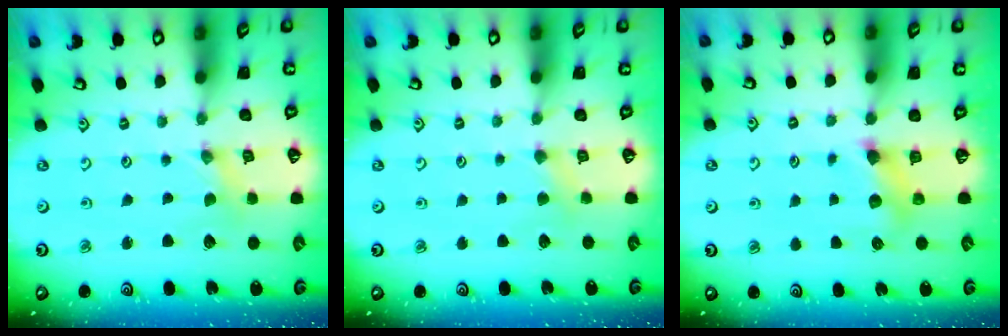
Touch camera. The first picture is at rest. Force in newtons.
{"total": 4.4, "press": 4.3, "slide": 0.5}
{"total": 6.5, "press": 6.5, "slide": 0.2}